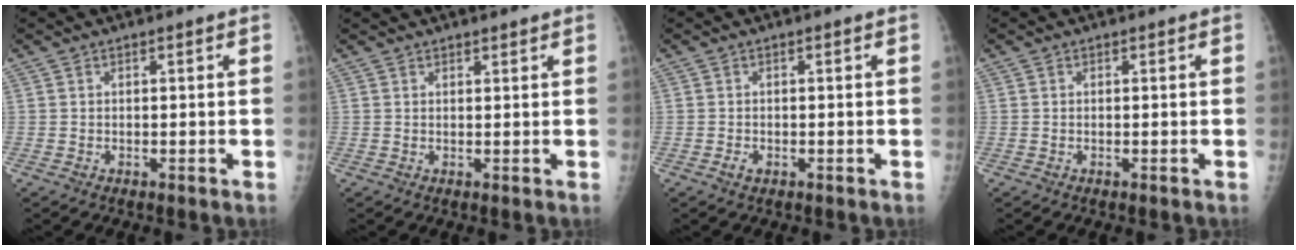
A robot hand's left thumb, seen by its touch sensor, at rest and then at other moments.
{"total": 3.2, "force": [2.7, 0.8, 1.5], "torque": [-0.006, 0.006, 0.036]}
{"total": 1.0, "force": [-0.4, 0.6, 0.7], "torque": [-0.016, 0.003, -0.007]}
{"total": 0.0}